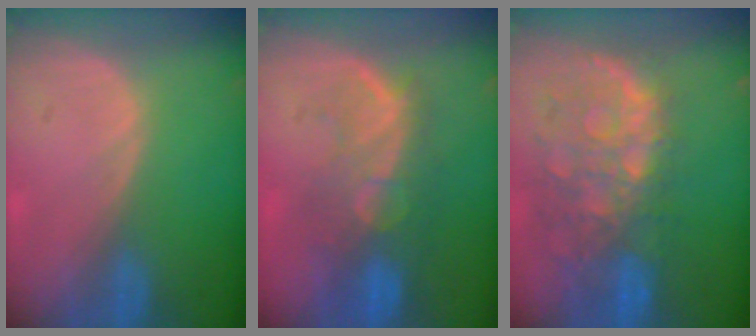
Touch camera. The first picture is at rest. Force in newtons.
{"total": 9.9, "press": 8.6, "slide": 4.9}
{"total": 11.2, "press": 9.8, "slide": 5.5}